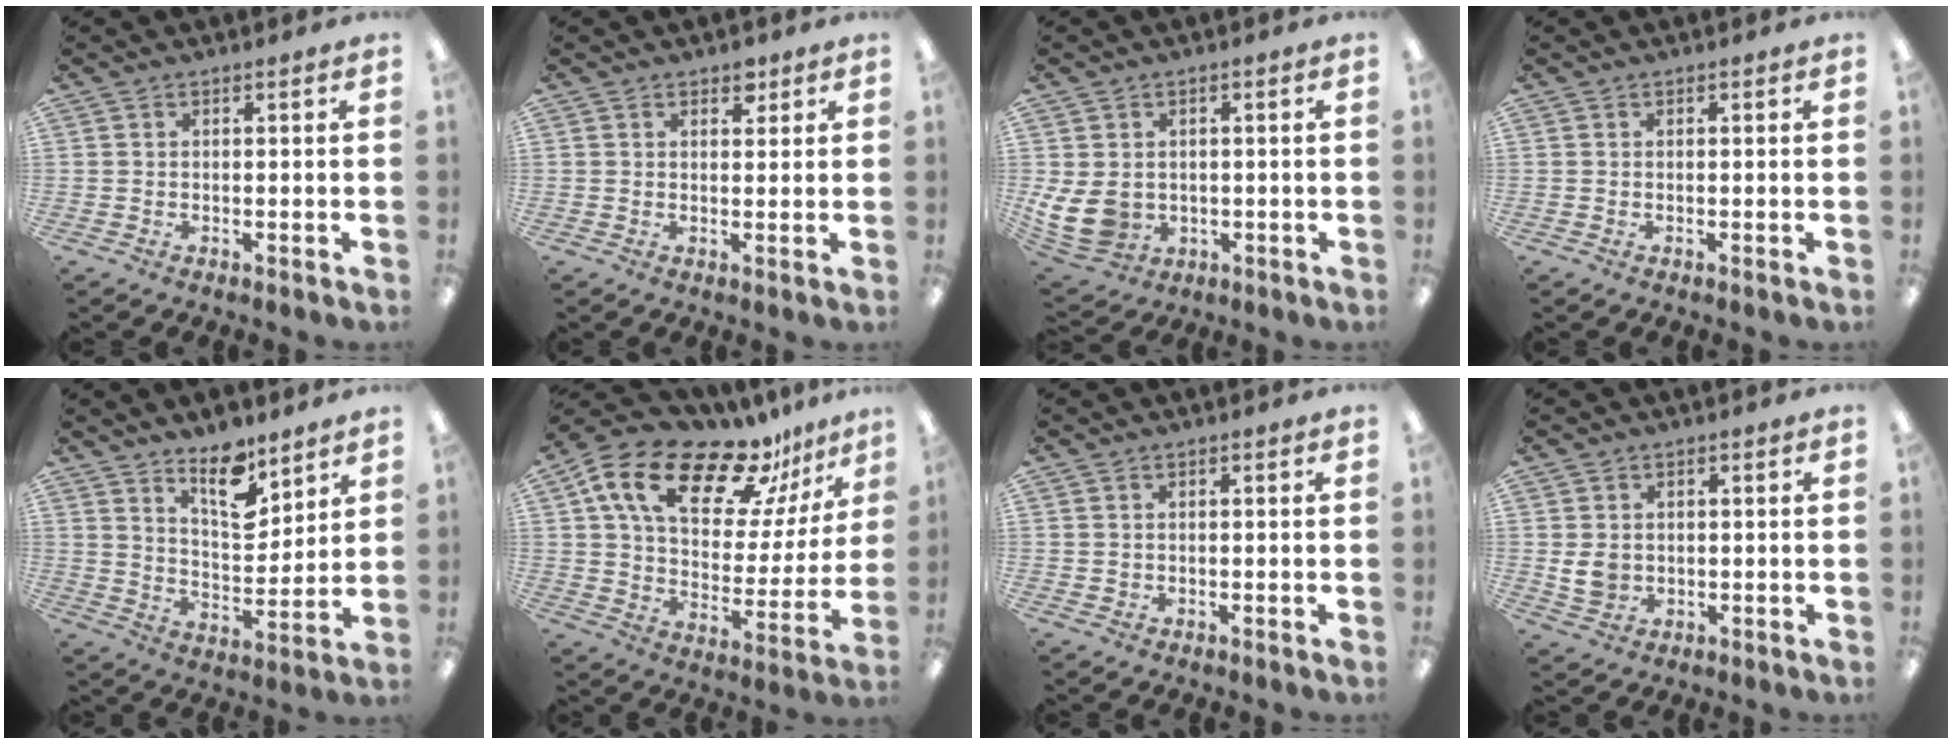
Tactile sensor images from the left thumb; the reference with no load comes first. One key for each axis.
{"total": 2.8, "fx": 1.9, "fy": 1.7, "fz": 1.2, "tx": -0.001, "ty": -0.007, "tz": 0.030}
{"total": 9.2, "fx": -0.1, "fy": 7.5, "fz": 5.3, "tx": -0.117, "ty": -0.004, "tz": 0.002}
{"total": 0.0}
{"total": 12.3, "fx": 9.0, "fy": 5.0, "fz": 6.6, "tx": -0.098, "ty": -0.056, "tz": 0.158}
{"total": 20.4, "fx": 13.9, "fy": 9.8, "fz": 11.3, "tx": -0.196, "ty": -0.086, "tz": 0.243}
{"total": 0.9, "fx": 0.2, "fy": 0.8, "fz": -0.2, "tx": 0.003, "ty": 0.005, "tz": 0.002}
{"total": 4.9, "fx": 0.2, "fy": 4.4, "fz": 2.2, "tx": -0.034, "ty": 0.001, "tz": 0.004}